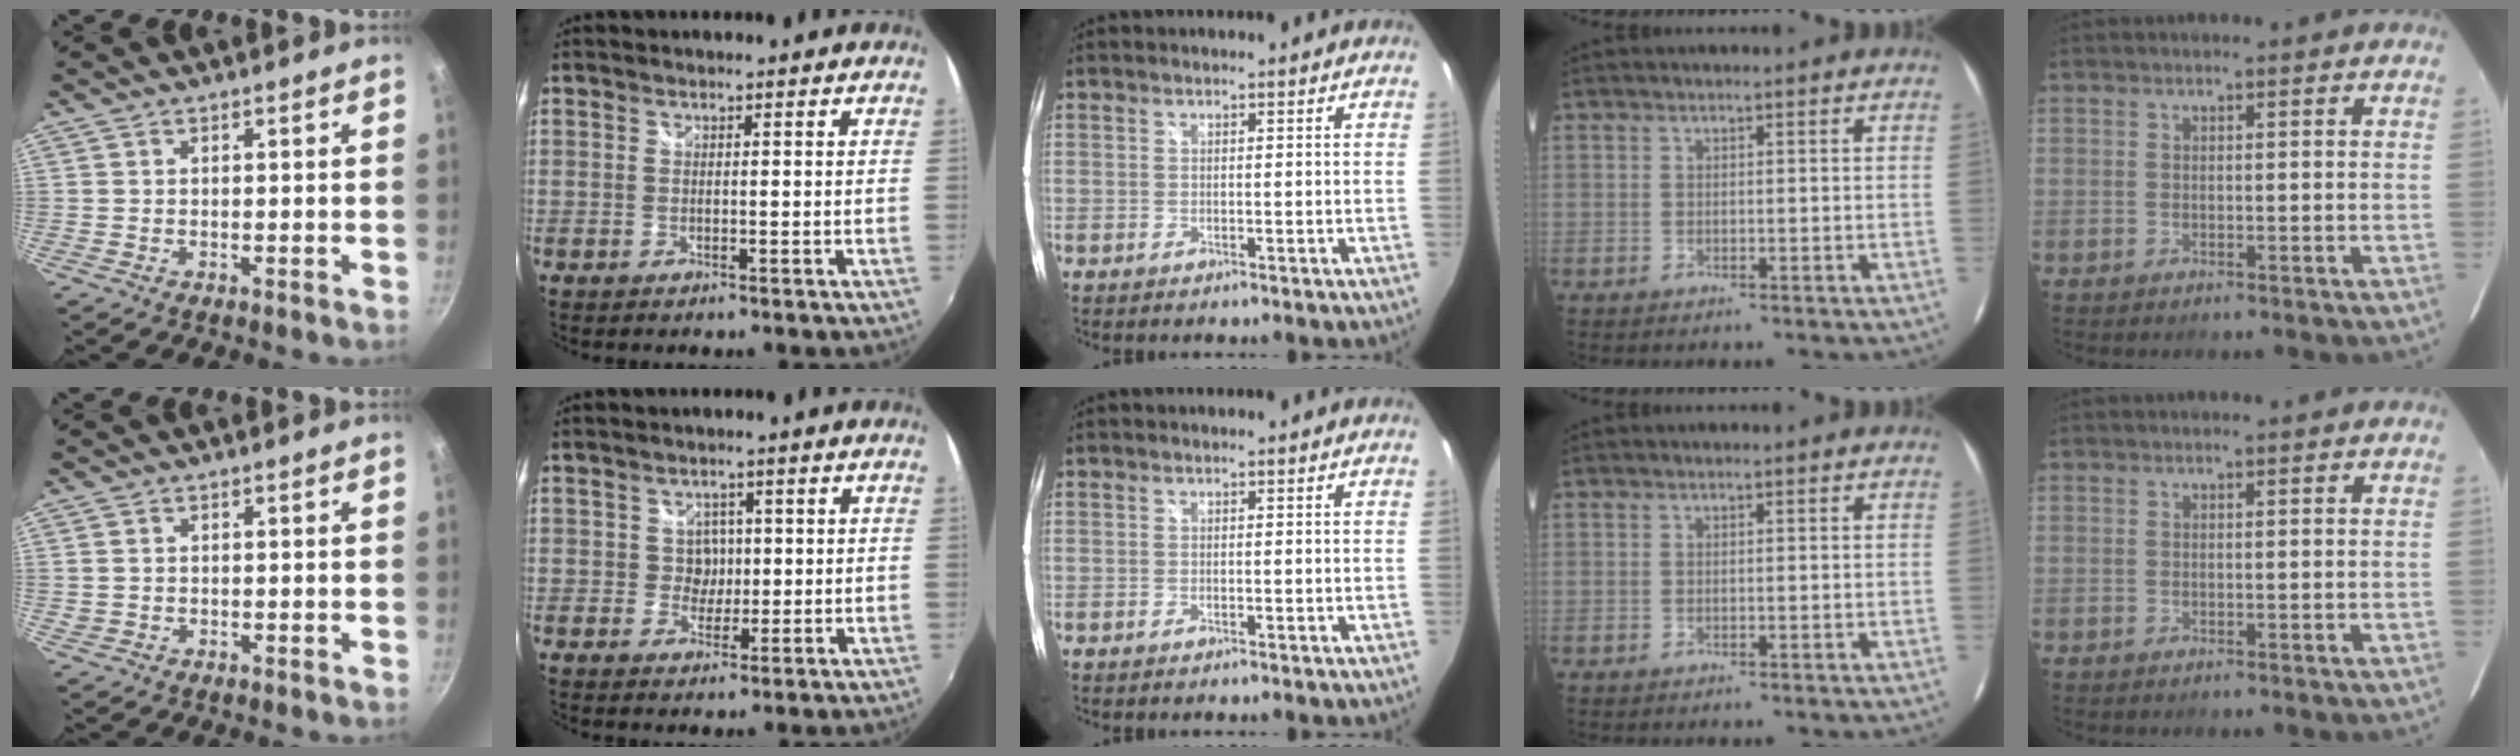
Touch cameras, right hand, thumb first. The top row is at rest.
{"thumb": {"total": 0.6, "force": [0.1, 0.6, 0.0], "torque": [0.002, 0.000, 0.005]}, "index": {"total": 2.9, "force": [0.0, 2.9, 0.3], "torque": [-0.003, 0.011, 0.001]}}